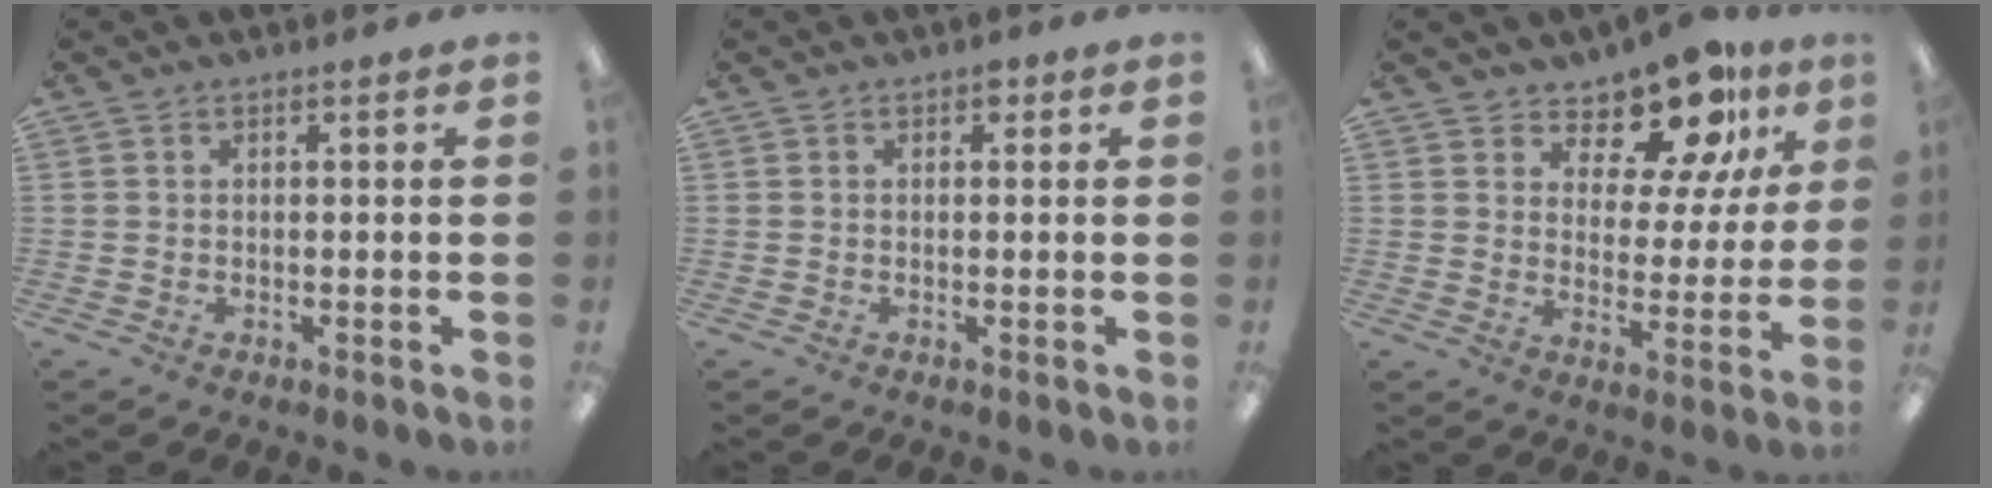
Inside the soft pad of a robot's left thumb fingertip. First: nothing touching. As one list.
[{"total": 1.1, "force": [0.5, 0.8, 0.7], "torque": [-0.005, 0.001, 0.007]}, {"total": 12.2, "force": [10.0, 4.9, 5.0], "torque": [-0.084, -0.071, 0.180]}]